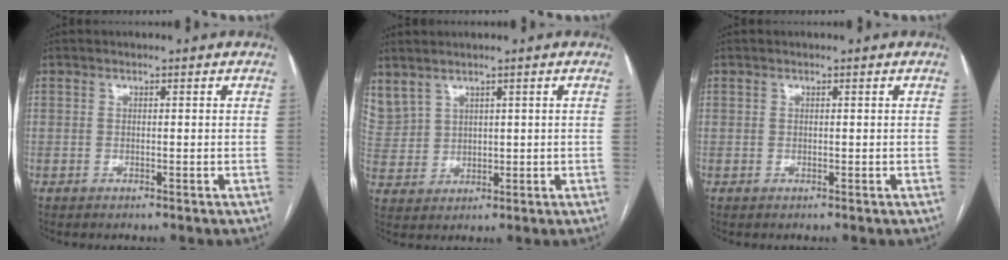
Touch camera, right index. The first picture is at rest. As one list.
[{"total": 8.3, "force": [5.2, 5.7, 3.3], "torque": [-0.107, 0.016, 0.127]}, {"total": 0.0}]